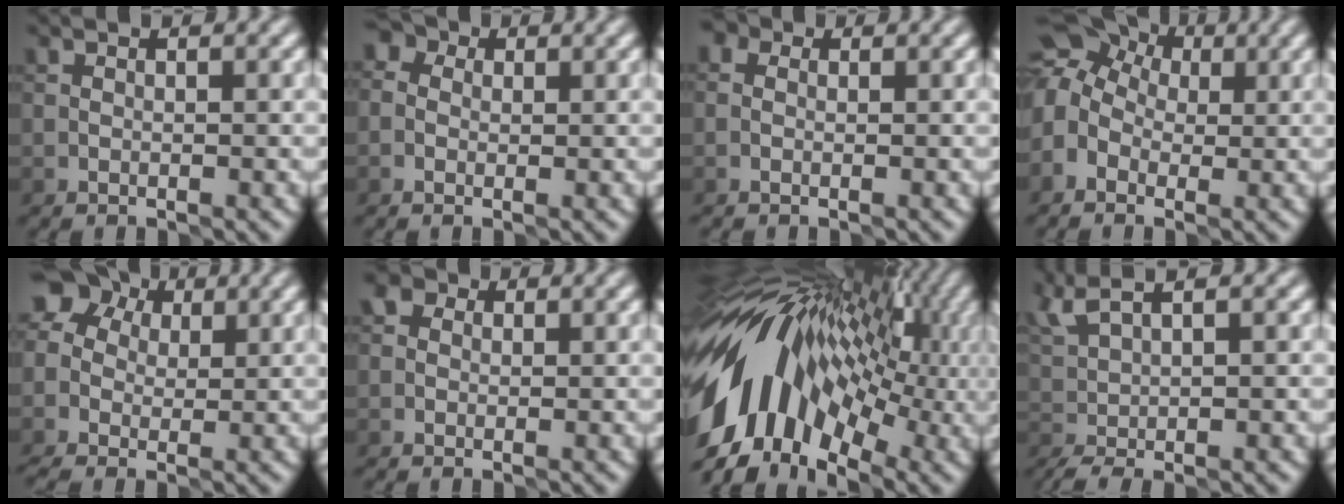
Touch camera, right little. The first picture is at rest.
{"total": 3.7, "force": [1.2, 3.0, 1.8], "torque": [-0.008, 0.024, -0.025]}
{"total": 2.1, "force": [0.4, 1.8, 1.1], "torque": [-0.006, 0.008, -0.023]}
{"total": 6.8, "force": [0.8, 5.5, 3.9], "torque": [-0.074, 0.036, -0.004]}
{"total": 6.2, "force": [1.4, 5.0, 3.5], "torque": [-0.075, 0.028, 0.013]}
{"total": 3.1, "force": [1.4, 2.4, 1.5], "torque": [-0.005, 0.022, -0.018]}
{"total": 16.2, "force": [-0.9, 9.8, 12.9], "torque": [-0.223, 0.029, -0.032]}
{"total": 4.7, "force": [1.2, 1.5, 4.2], "torque": [-0.086, 0.009, 0.030]}